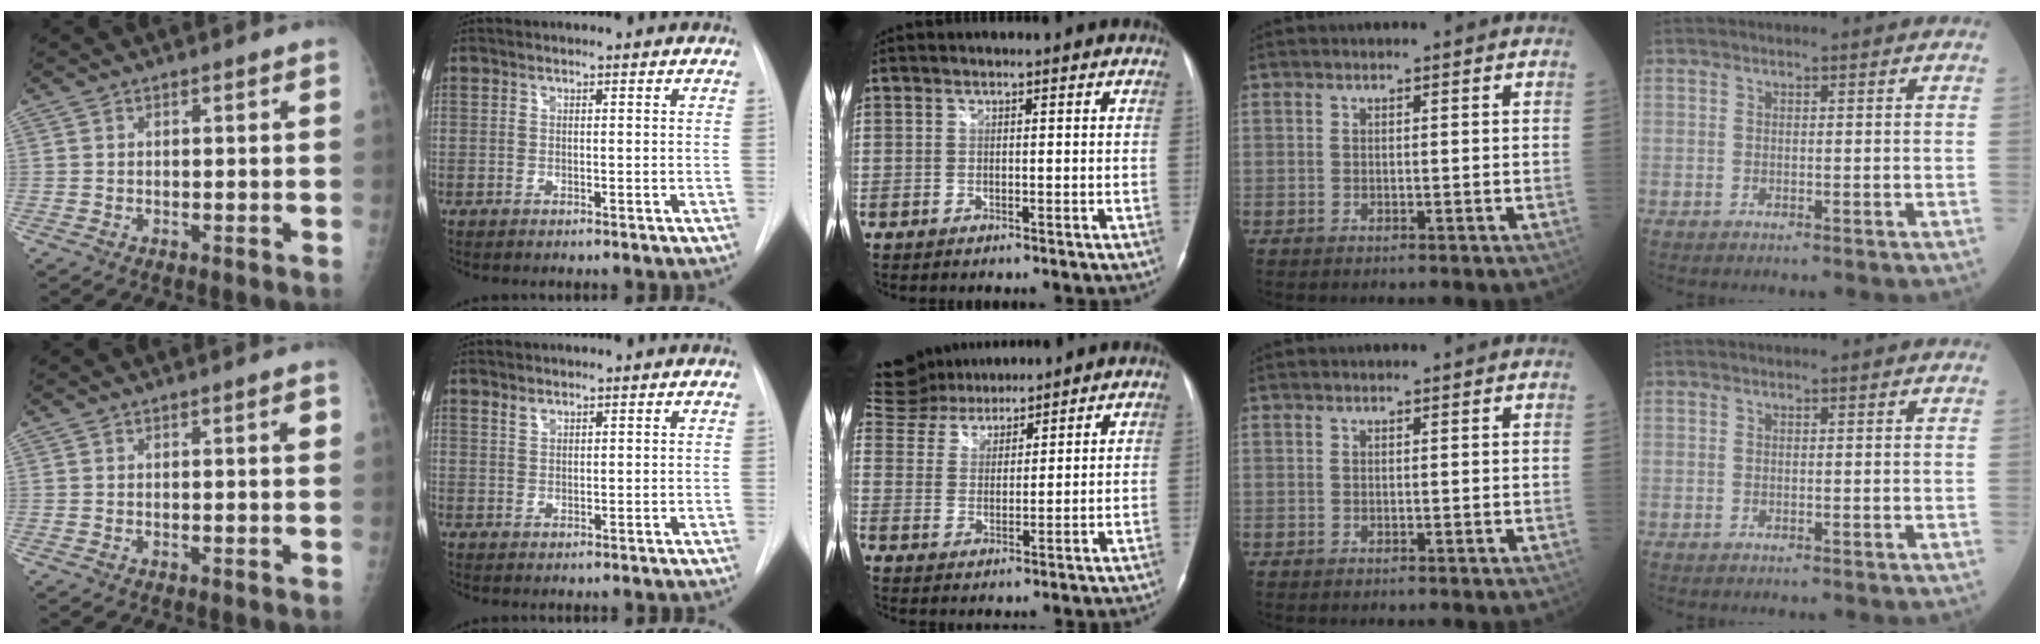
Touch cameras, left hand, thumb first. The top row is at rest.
{"thumb": {"total": 1.2, "force": [0.4, 0.2, 1.1], "torque": [-0.017, 0.001, 0.005]}, "index": {"total": 1.2, "force": [1.1, 0.5, 0.4], "torque": [-0.008, 0.002, 0.022]}, "middle": {"total": 12.7, "force": [11.5, 4.5, 2.7], "torque": [-0.078, 0.037, 0.214]}}